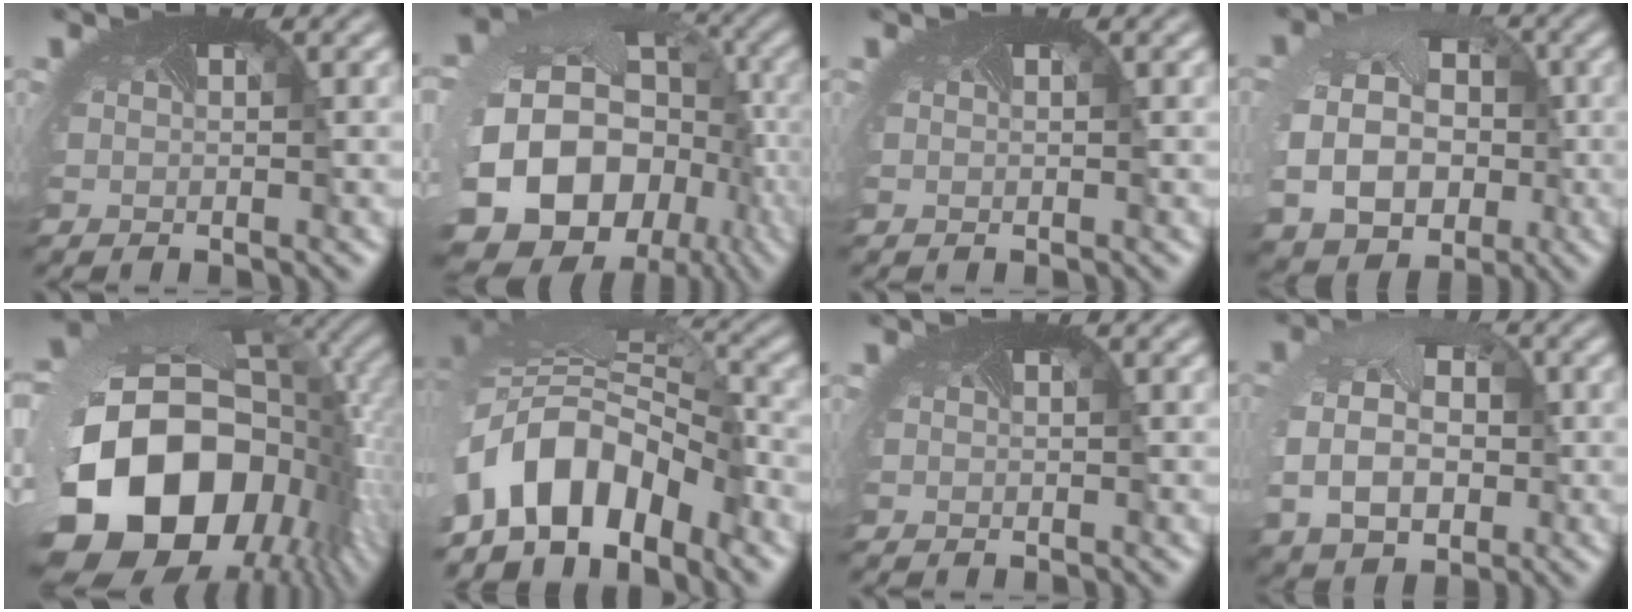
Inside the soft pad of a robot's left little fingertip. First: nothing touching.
{"total": 22.9, "force": [-8.2, 18.6, 10.5], "torque": [-0.207, -0.074, -0.144]}
{"total": 0.0}
{"total": 11.4, "force": [-1.2, 9.7, 5.8], "torque": [-0.116, -0.034, -0.024]}
{"total": 20.5, "force": [-5.9, 14.5, 13.1], "torque": [-0.311, -0.104, -0.063]}
{"total": 9.5, "force": [-5.2, 5.7, 5.6], "torque": [-0.117, -0.009, -0.091]}
{"total": 0.0}
{"total": 8.2, "force": [-0.1, 6.2, 5.3], "torque": [-0.116, -0.017, 0.016]}